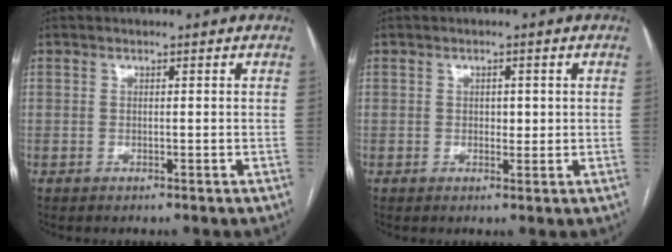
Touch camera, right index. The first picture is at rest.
{"total": 0.8, "force": [0.1, 0.3, 0.7], "torque": [-0.014, 0.000, 0.002]}